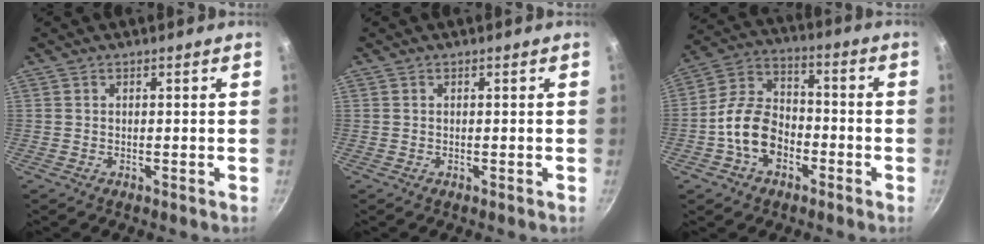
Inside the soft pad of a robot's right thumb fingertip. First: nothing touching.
{"total": 0.0}
{"total": 11.8, "force": [-4.2, 8.5, 7.0], "torque": [-0.097, 0.044, -0.089]}